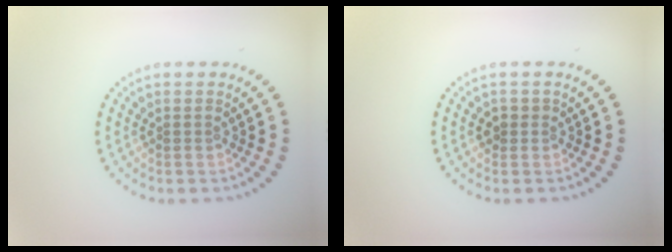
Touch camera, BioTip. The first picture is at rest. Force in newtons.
{"total": 1.1, "press": 1.0, "slide": 0.5}